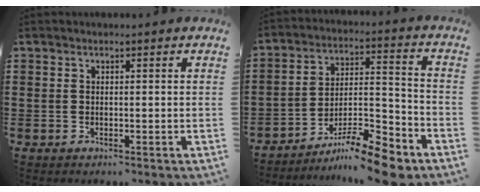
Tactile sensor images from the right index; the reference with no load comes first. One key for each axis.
{"total": 11.1, "fx": -9.1, "fy": 2.2, "fz": 6.1, "tx": -0.088, "ty": 0.035, "tz": -0.169}